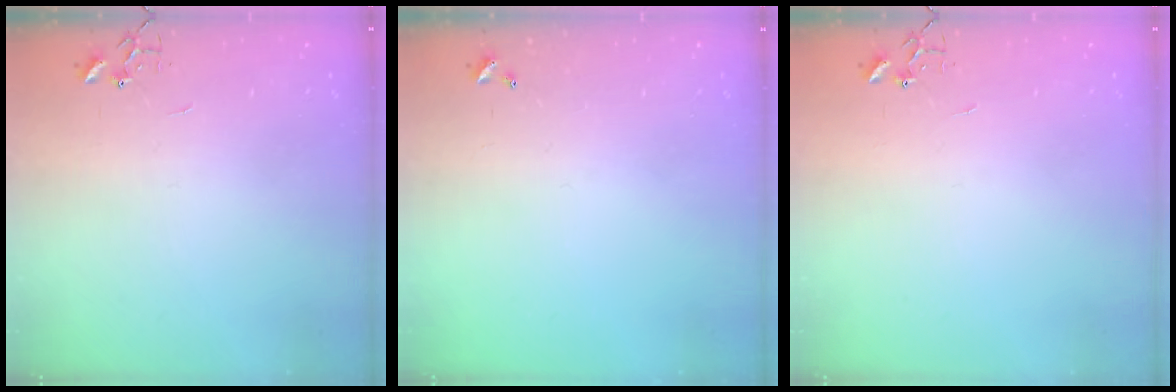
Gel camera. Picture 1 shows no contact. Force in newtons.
{"total": 0.0}
{"total": 0.0}